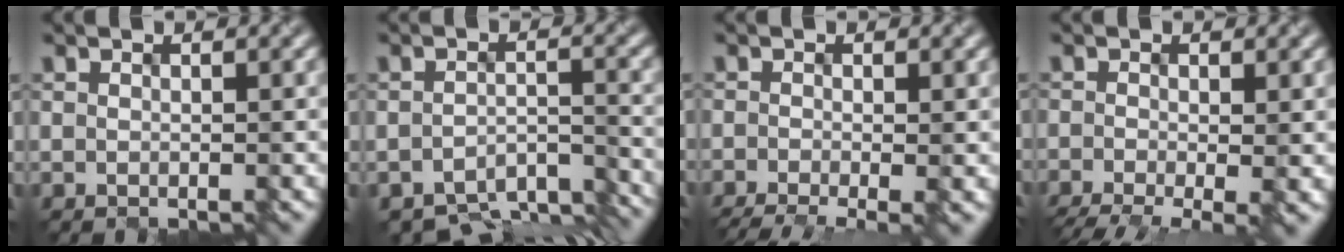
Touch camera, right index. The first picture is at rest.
{"total": 6.7, "force": [-6.1, 1.8, 2.2], "torque": [-0.031, -0.023, -0.083]}
{"total": 6.4, "force": [-2.7, 2.7, 5.2], "torque": [-0.064, -0.006, -0.033]}
{"total": 7.5, "force": [-3.0, 3.1, 6.1], "torque": [-0.089, -0.010, -0.041]}